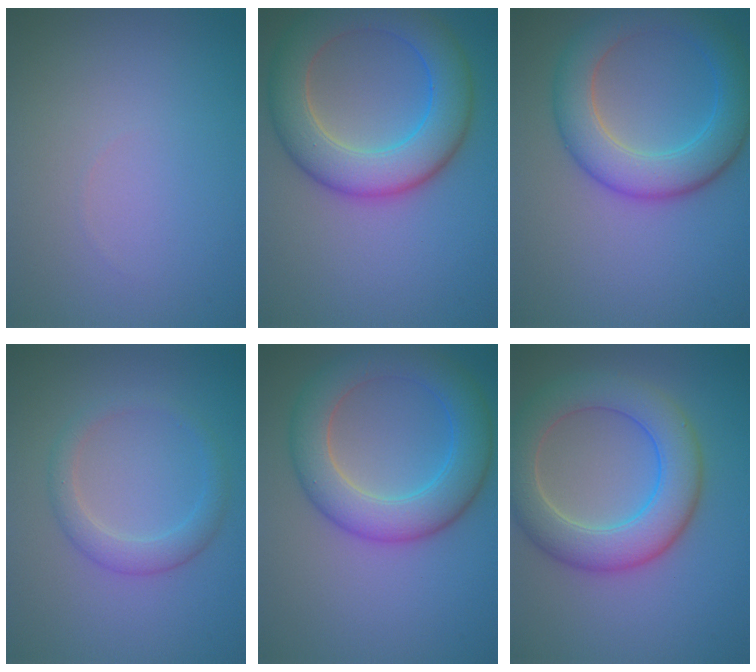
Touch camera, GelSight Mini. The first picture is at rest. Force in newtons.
{"total": 8.3, "press": 8.3, "slide": 0.5}
{"total": 6.6, "press": 6.6, "slide": 0.3}
{"total": 2.5, "press": 2.5, "slide": 0.2}
{"total": 6.8, "press": 6.8, "slide": 0.1}
{"total": 7.1, "press": 7.1, "slide": 0.3}